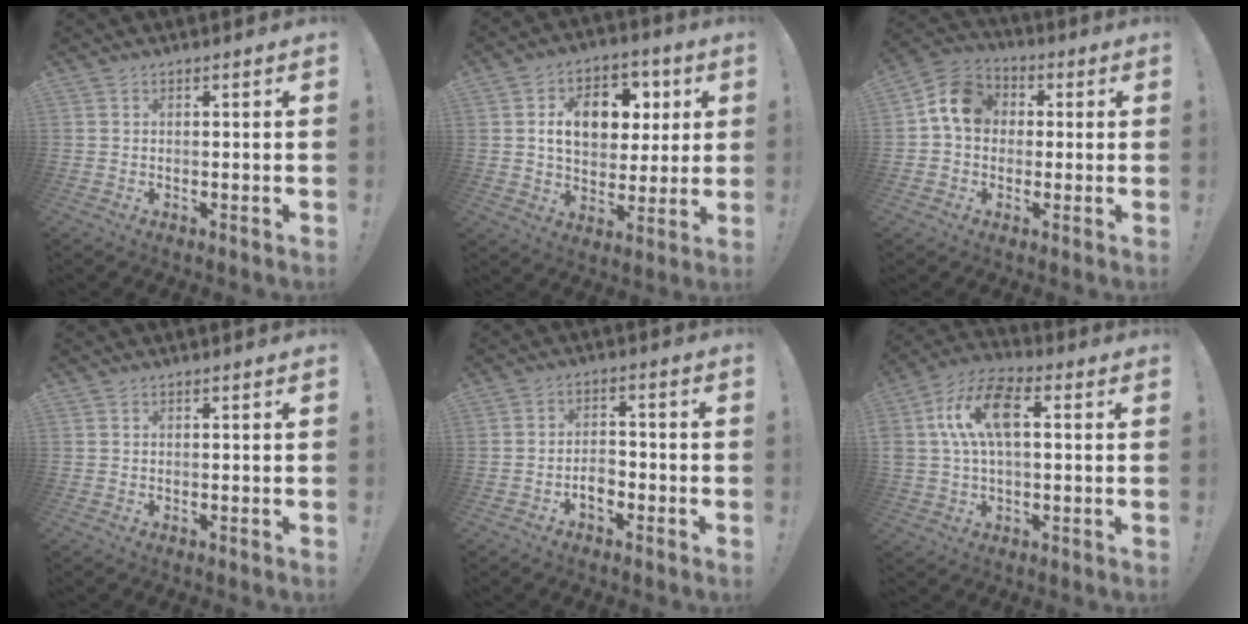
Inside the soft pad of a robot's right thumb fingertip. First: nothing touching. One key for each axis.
{"total": 14.0, "fx": 3.7, "fy": 10.2, "fz": 8.8, "tx": -0.125, "ty": -0.004, "tz": 0.073}
{"total": 11.2, "fx": 1.6, "fy": 9.2, "fz": 6.1, "tx": -0.086, "ty": 0.021, "tz": 0.038}
{"total": 0.0}
{"total": 5.2, "fx": -2.5, "fy": 3.0, "fz": 3.5, "tx": -0.055, "ty": 0.004, "tz": -0.045}
{"total": 13.3, "fx": 2.7, "fy": 7.5, "fz": 10.6, "tx": -0.199, "ty": 0.015, "tz": 0.049}